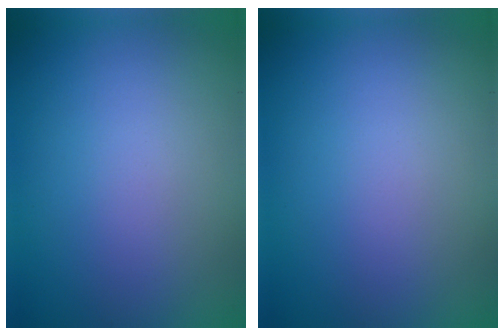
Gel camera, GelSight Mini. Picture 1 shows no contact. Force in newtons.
{"total": 0.0}